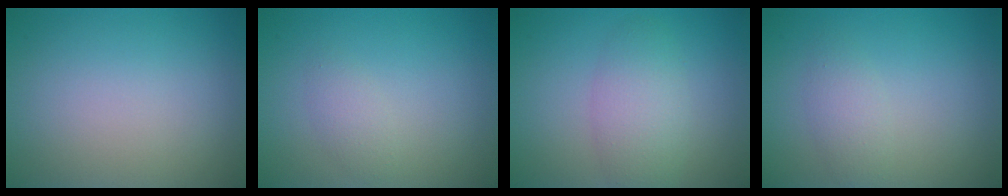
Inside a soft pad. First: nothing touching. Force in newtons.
{"total": 1.3, "press": 1.3, "slide": 0.0}
{"total": 3.6, "press": 3.6, "slide": 0.1}
{"total": 1.8, "press": 1.8, "slide": 0.1}